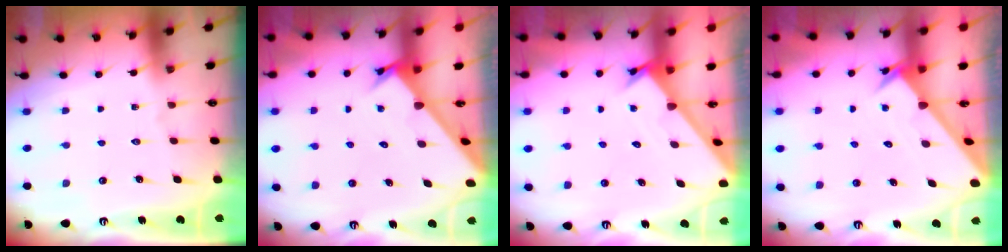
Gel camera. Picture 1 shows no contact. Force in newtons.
{"total": 2.8, "press": 2.8, "slide": 0.3}
{"total": 1.8, "press": 1.8, "slide": 0.1}
{"total": 2.3, "press": 2.3, "slide": 0.2}